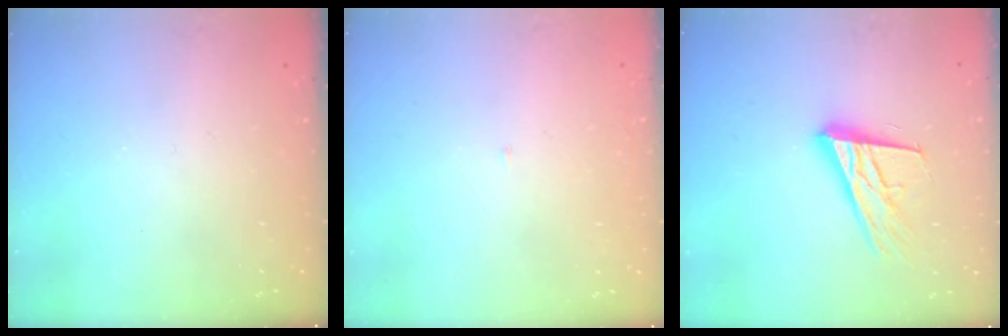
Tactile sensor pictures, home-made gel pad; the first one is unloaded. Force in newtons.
{"total": 2.0, "press": 2.0, "slide": 0.2}
{"total": 18.0, "press": 17.5, "slide": 3.9}